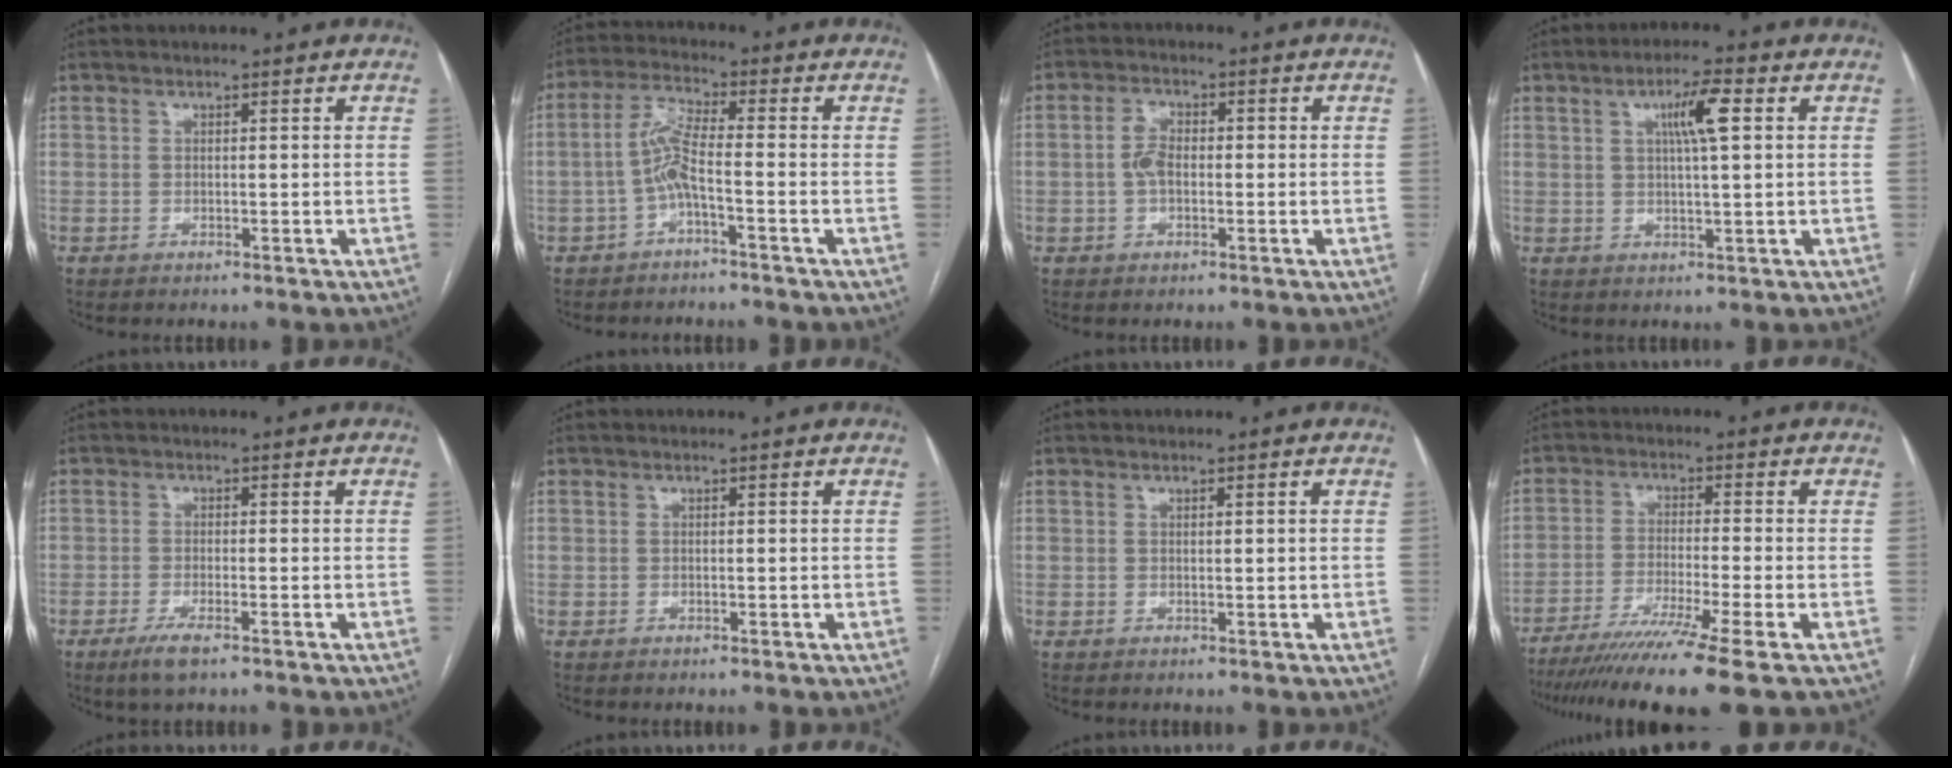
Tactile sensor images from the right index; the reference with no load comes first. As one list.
[{"total": 5.2, "force": [-1.7, 0.3, 4.9], "torque": [-0.105, 0.013, -0.035]}, {"total": 3.6, "force": [-0.3, 2.0, 3.0], "torque": [-0.065, 0.013, -0.008]}, {"total": 5.8, "force": [1.8, 0.4, 5.5], "torque": [-0.096, 0.006, 0.030]}, {"total": 3.4, "force": [-2.2, 0.5, 2.6], "torque": [-0.055, -0.007, -0.040]}, {"total": 0.0}, {"total": 0.7, "force": [0.2, 0.1, 0.7], "torque": [-0.012, 0.001, 0.003]}, {"total": 13.1, "force": [-9.8, -2.3, 8.4], "torque": [-0.135, -0.044, -0.155]}]